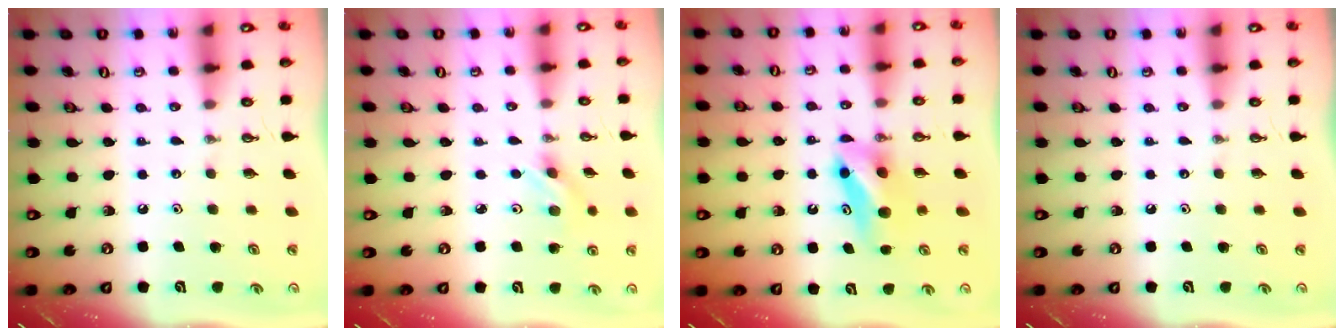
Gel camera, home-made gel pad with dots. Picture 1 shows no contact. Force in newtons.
{"total": 4.1, "press": 3.8, "slide": 1.3}
{"total": 7.9, "press": 7.2, "slide": 3.4}
{"total": 0.0}